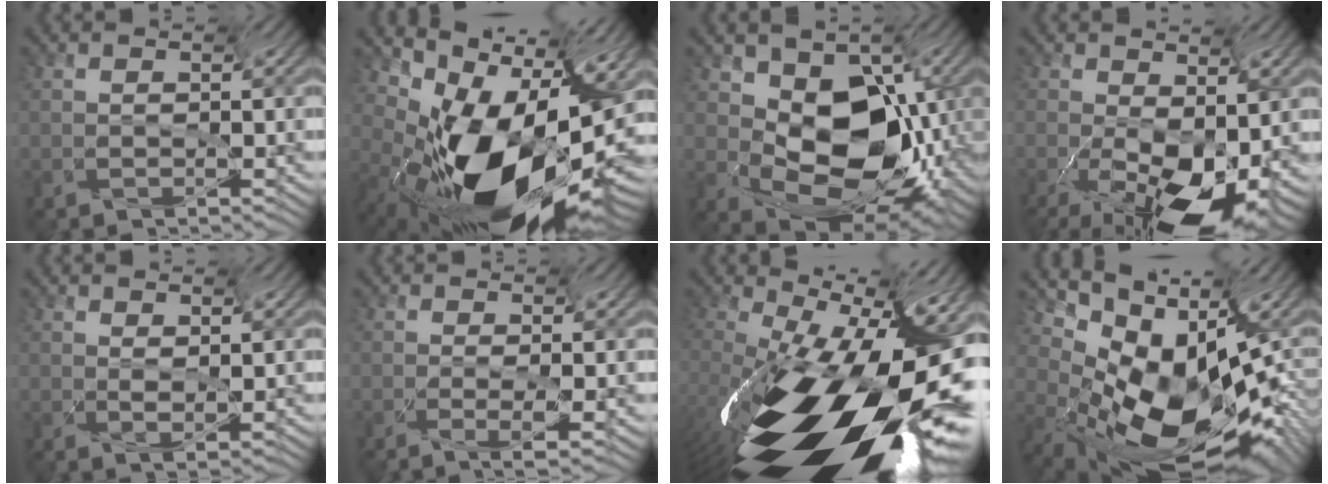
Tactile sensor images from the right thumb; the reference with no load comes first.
{"total": 16.4, "force": [-6.6, 8.2, 12.5], "torque": [-0.213, -0.028, -0.088]}
{"total": 11.6, "force": [-3.8, 7.8, 7.7], "torque": [-0.120, -0.016, -0.044]}
{"total": 11.9, "force": [-5.3, 5.6, 9.1], "torque": [-0.152, 0.004, -0.068]}
{"total": 1.7, "force": [0.6, 0.7, 1.4], "torque": [-0.035, 0.001, 0.006]}
{"total": 2.6, "force": [-1.9, 0.2, 1.7], "torque": [-0.043, 0.007, -0.034]}
{"total": 18.6, "force": [-10.9, 6.3, 13.7], "torque": [-0.233, -0.035, -0.170]}
{"total": 13.7, "force": [-3.7, 7.9, 10.5], "torque": [-0.150, 0.009, -0.030]}